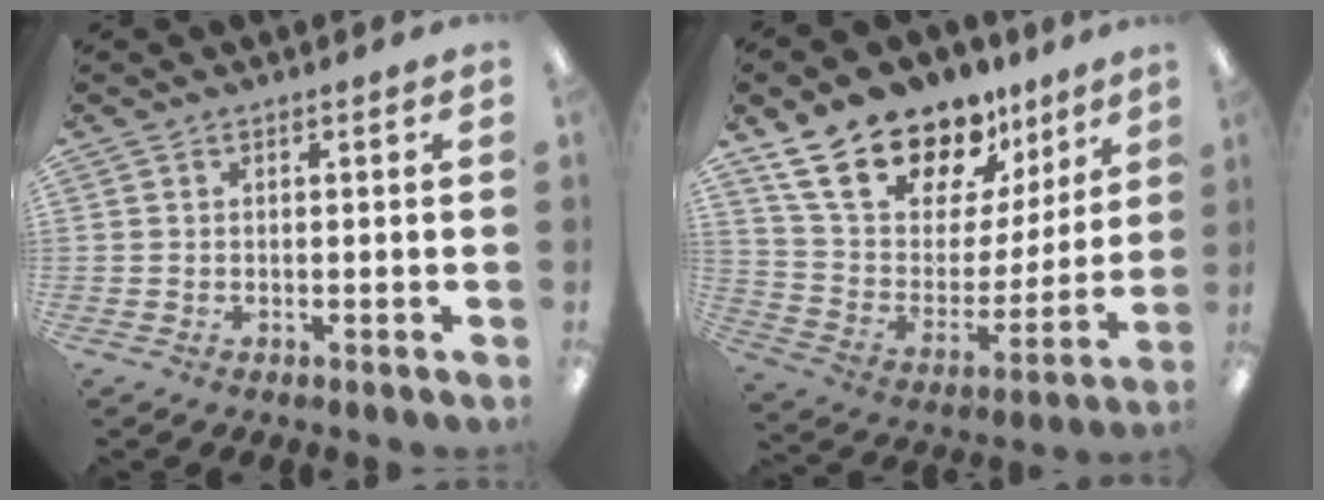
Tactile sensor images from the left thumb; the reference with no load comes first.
{"total": 19.5, "force": [14.6, 10.4, 7.7], "torque": [-0.147, -0.094, 0.268]}